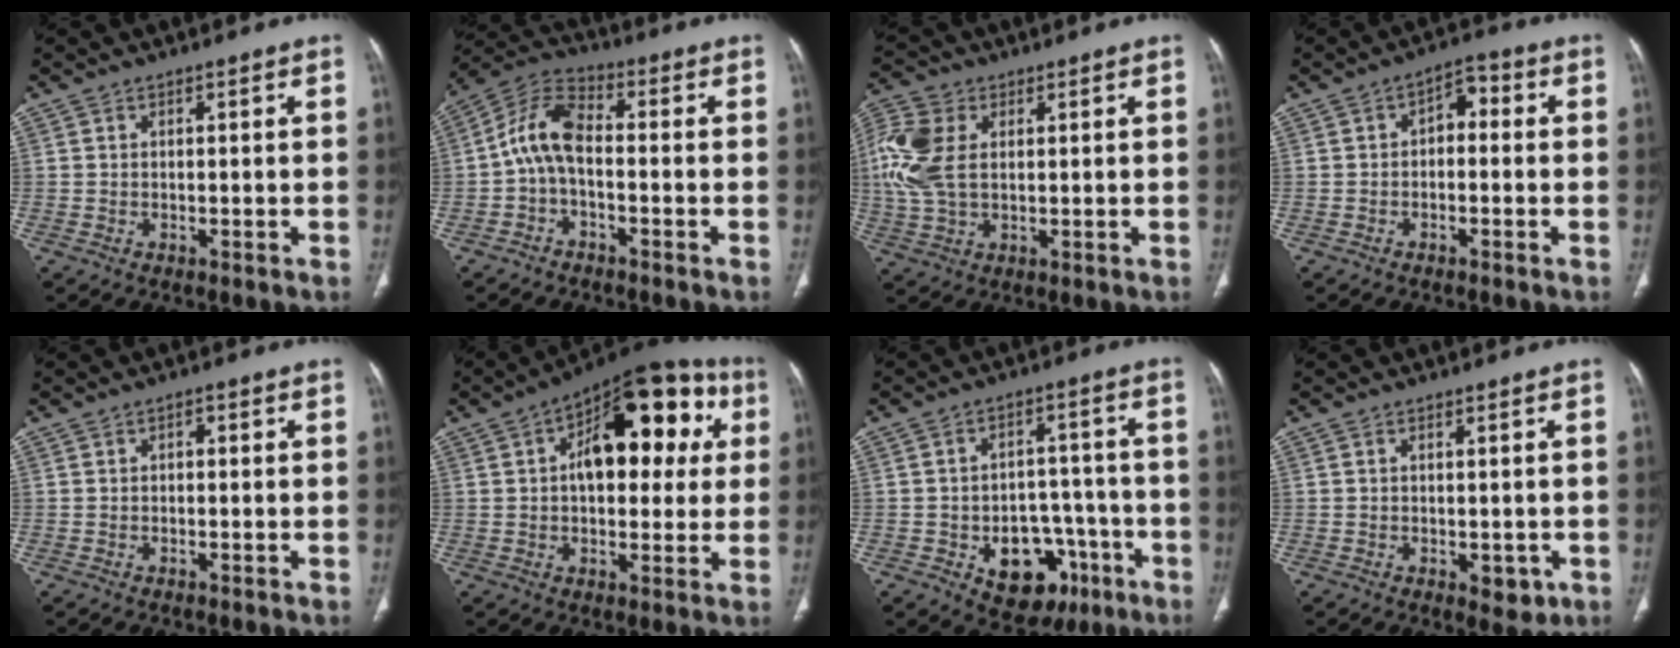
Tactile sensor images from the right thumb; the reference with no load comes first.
{"total": 8.3, "force": [-1.3, 4.4, 7.0], "torque": [-0.135, 0.034, -0.038]}
{"total": 11.3, "force": [1.9, 7.3, 8.4], "torque": [-0.202, 0.011, 0.037]}
{"total": 4.6, "force": [-0.3, 2.9, 3.5], "torque": [-0.038, 0.028, -0.017]}
{"total": 1.2, "force": [0.0, 0.7, 0.9], "torque": [-0.010, 0.006, -0.004]}
{"total": 21.2, "force": [4.8, 11.0, 17.4], "torque": [-0.200, 0.028, 0.060]}
{"total": 13.6, "force": [-5.9, 9.4, 7.8], "torque": [-0.067, 0.047, -0.069]}
{"total": 4.3, "force": [-1.2, 2.4, 3.4], "torque": [-0.027, -0.004, -0.007]}